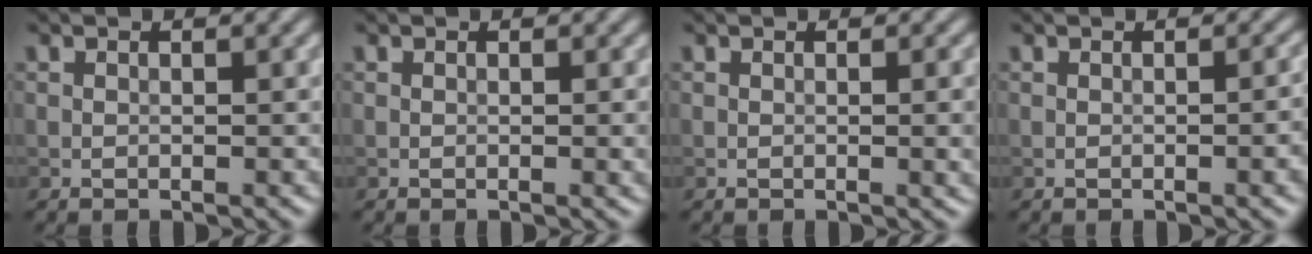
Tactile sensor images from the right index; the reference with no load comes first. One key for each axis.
{"total": 0.8, "fx": 0.0, "fy": 0.1, "fz": 0.8, "tx": -0.009, "ty": -0.003, "tz": -0.001}
{"total": 2.5, "fx": 0.0, "fy": 0.7, "fz": 2.4, "tx": -0.025, "ty": 0.000, "tz": -0.003}
{"total": 3.5, "fx": -0.5, "fy": 1.2, "fz": 3.2, "tx": -0.031, "ty": 0.000, "tz": -0.006}